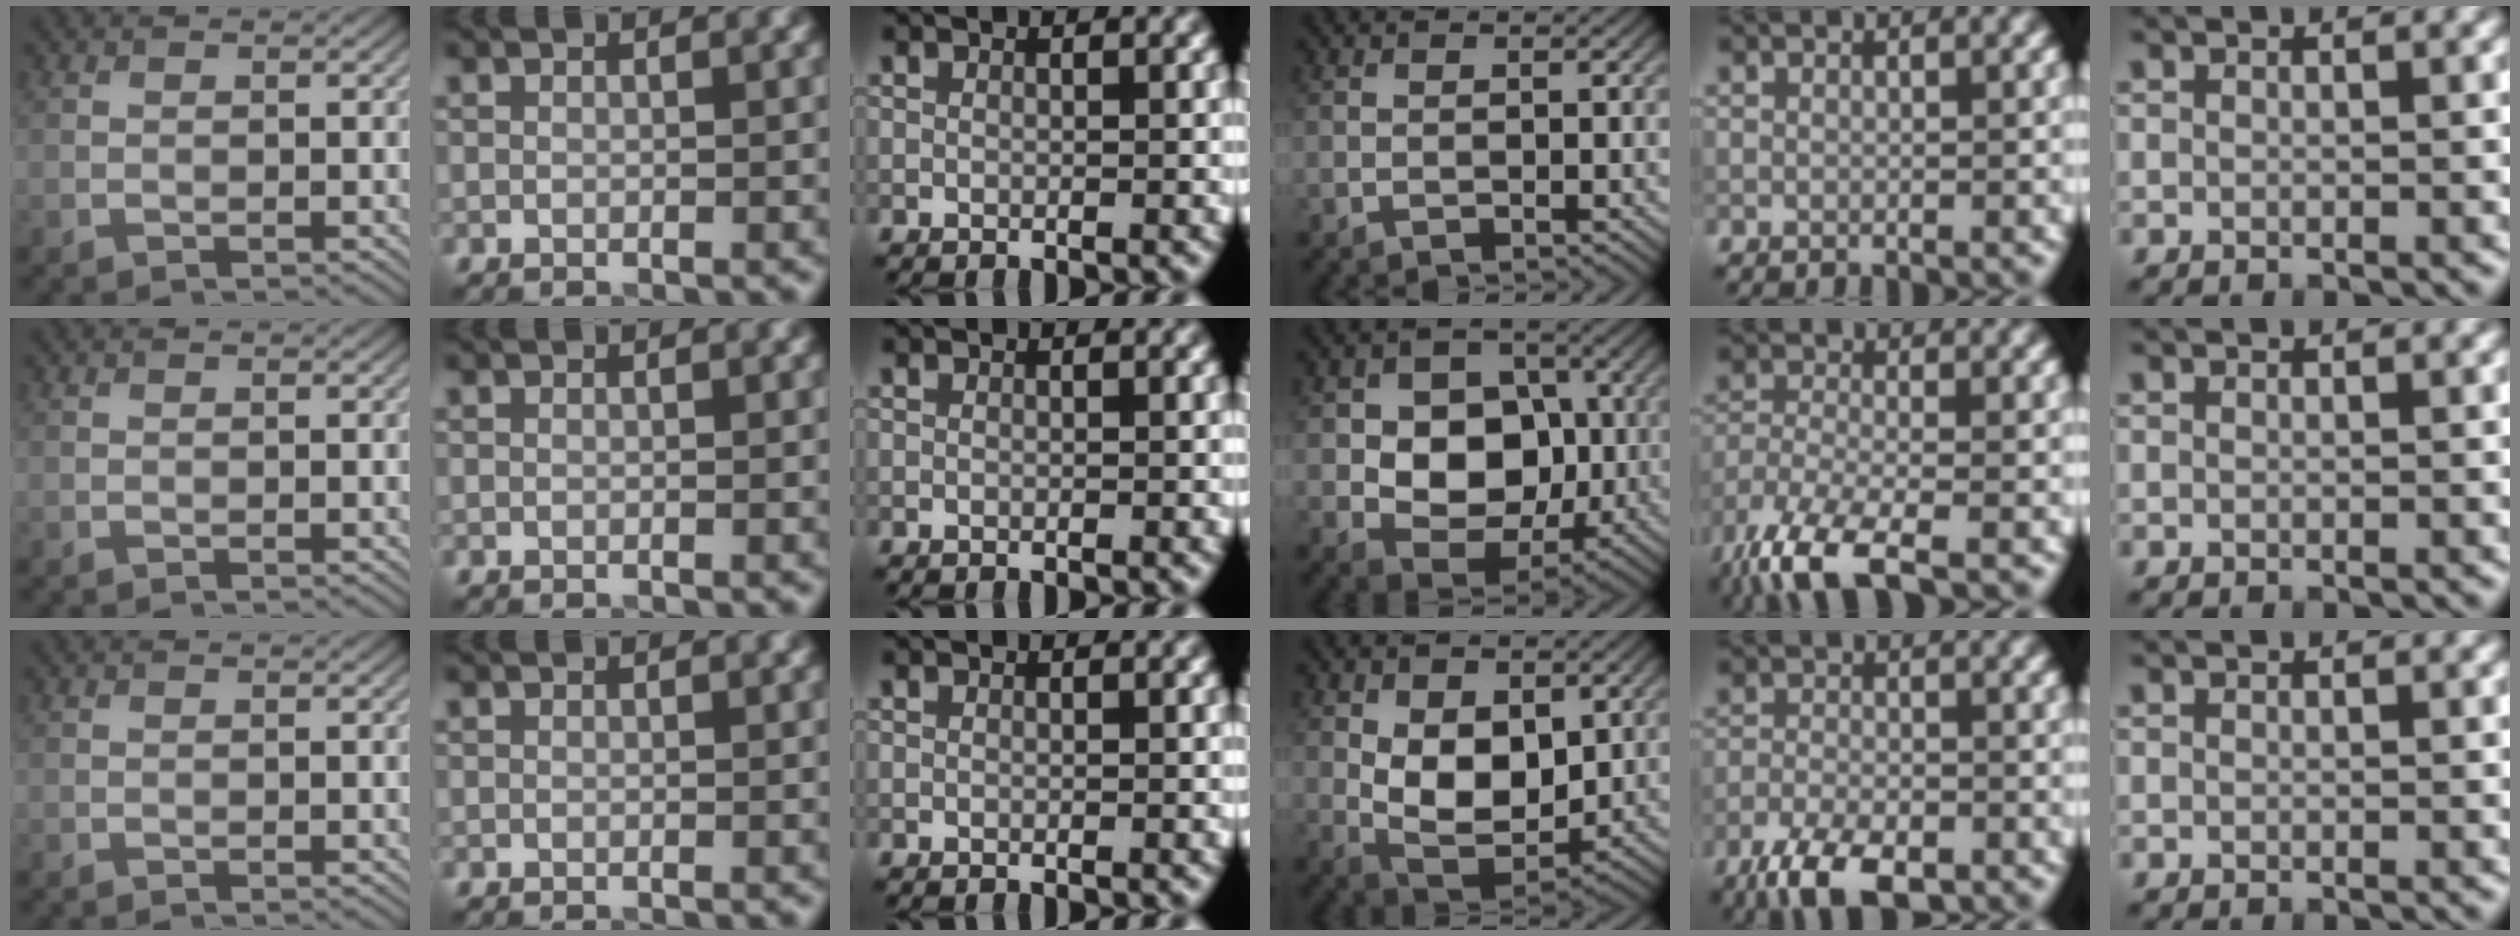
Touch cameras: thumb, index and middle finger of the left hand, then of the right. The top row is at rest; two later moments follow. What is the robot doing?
{"motion": "lift_and_place", "object": "coin"}